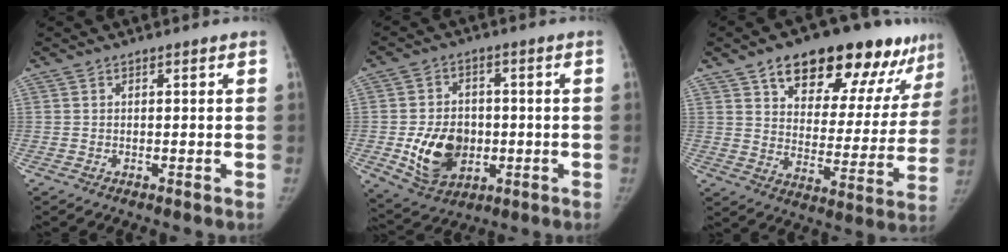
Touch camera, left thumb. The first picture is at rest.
{"total": 12.2, "force": [-2.1, 9.1, 7.9], "torque": [-0.098, -0.002, -0.024]}
{"total": 23.6, "force": [15.3, 10.8, 14.4], "torque": [-0.148, -0.041, 0.221]}